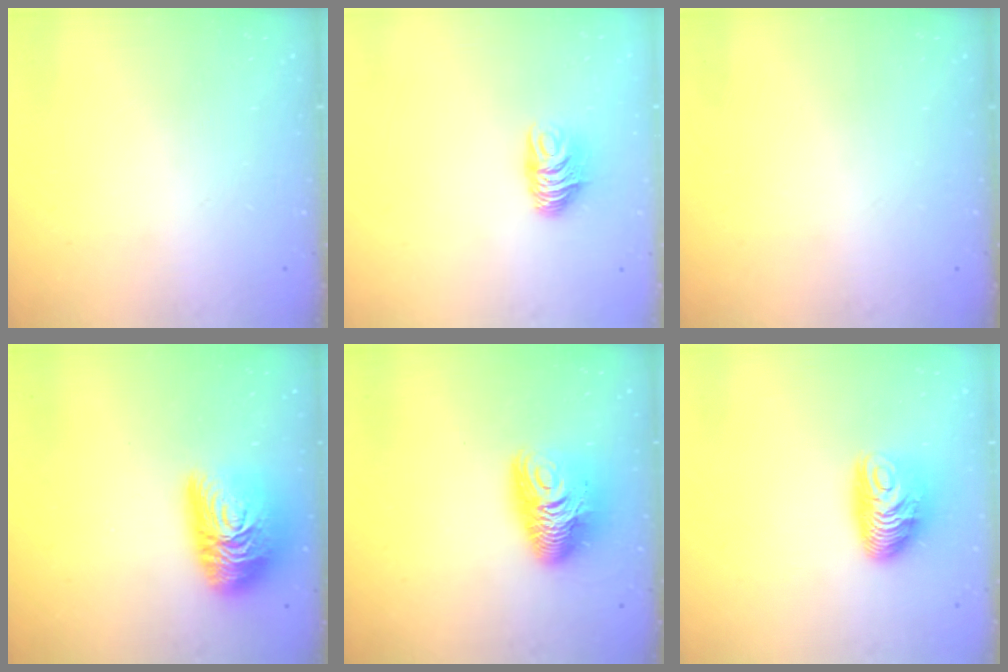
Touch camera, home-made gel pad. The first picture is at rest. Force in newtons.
{"total": 7.1, "press": 7.1, "slide": 0.5}
{"total": 0.0}
{"total": 18.3, "press": 18.3, "slide": 1.1}
{"total": 11.4, "press": 11.4, "slide": 1.2}
{"total": 9.8, "press": 9.8, "slide": 0.7}